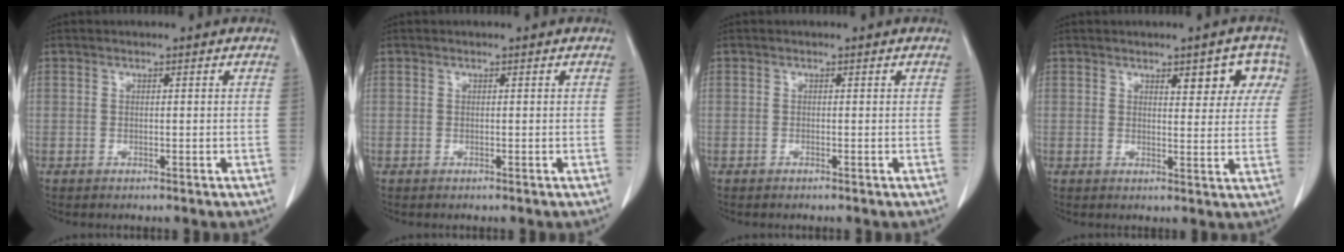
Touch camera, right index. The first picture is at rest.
{"total": 0.0}
{"total": 0.0}
{"total": 6.2, "force": [3.1, 2.3, 4.8], "torque": [-0.046, 0.010, 0.035]}